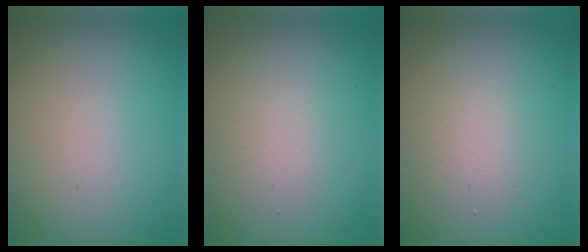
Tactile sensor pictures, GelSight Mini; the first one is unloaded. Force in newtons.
{"total": 1.8, "press": 1.8, "slide": 0.1}
{"total": 2.2, "press": 2.2, "slide": 0.3}